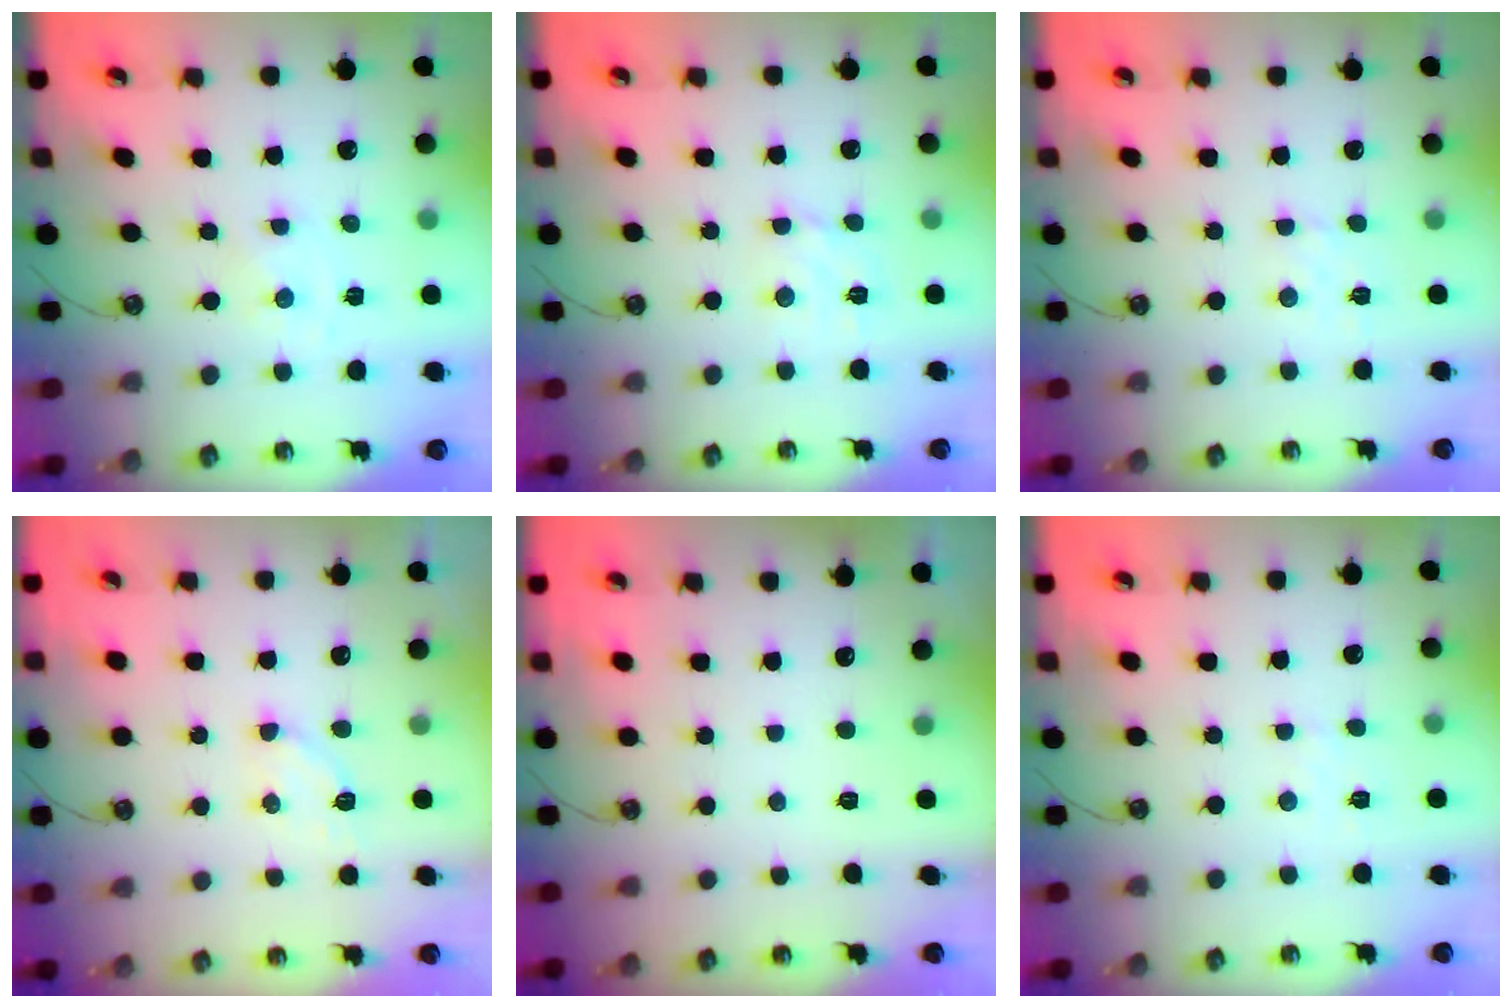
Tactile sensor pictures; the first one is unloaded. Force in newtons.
{"total": 3.4, "press": 3.4, "slide": 0.3}
{"total": 2.9, "press": 2.9, "slide": 0.3}
{"total": 6.1, "press": 6.0, "slide": 0.8}
{"total": 0.0}
{"total": 2.9, "press": 2.9, "slide": 0.4}